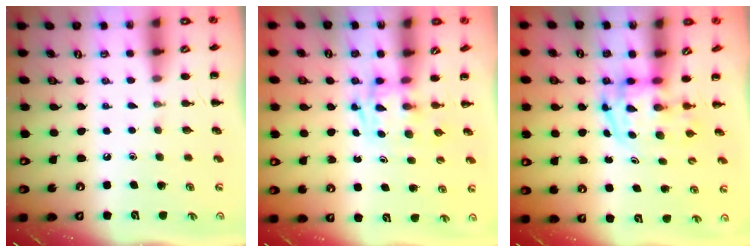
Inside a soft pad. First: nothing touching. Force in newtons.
{"total": 2.9, "press": 2.9, "slide": 0.1}
{"total": 3.6, "press": 3.6, "slide": 0.6}